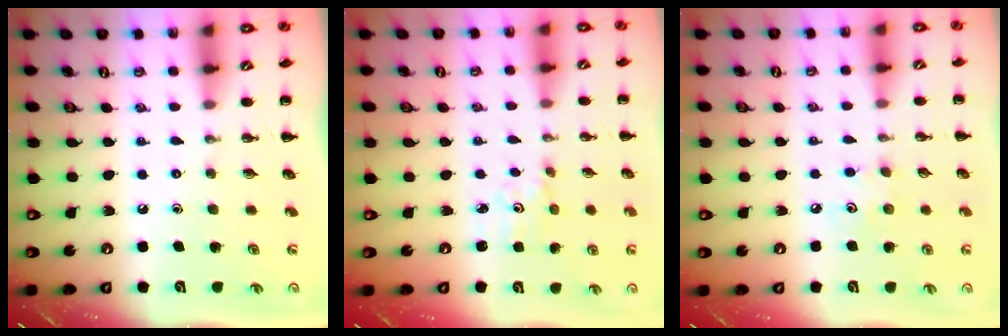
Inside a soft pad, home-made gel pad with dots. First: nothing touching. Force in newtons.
{"total": 2.1, "press": 2.0, "slide": 0.6}
{"total": 4.5, "press": 4.3, "slide": 1.1}